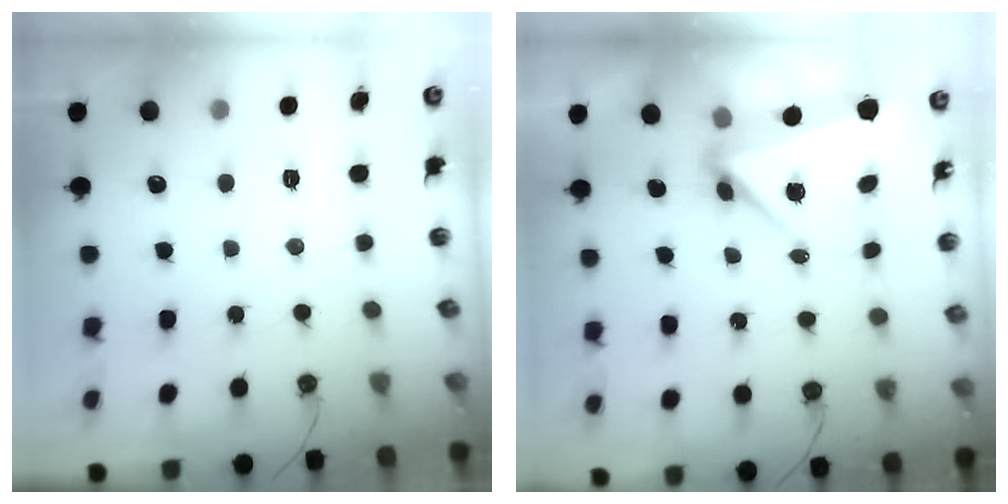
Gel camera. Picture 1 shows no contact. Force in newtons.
{"total": 7.0, "press": 6.9, "slide": 0.7}